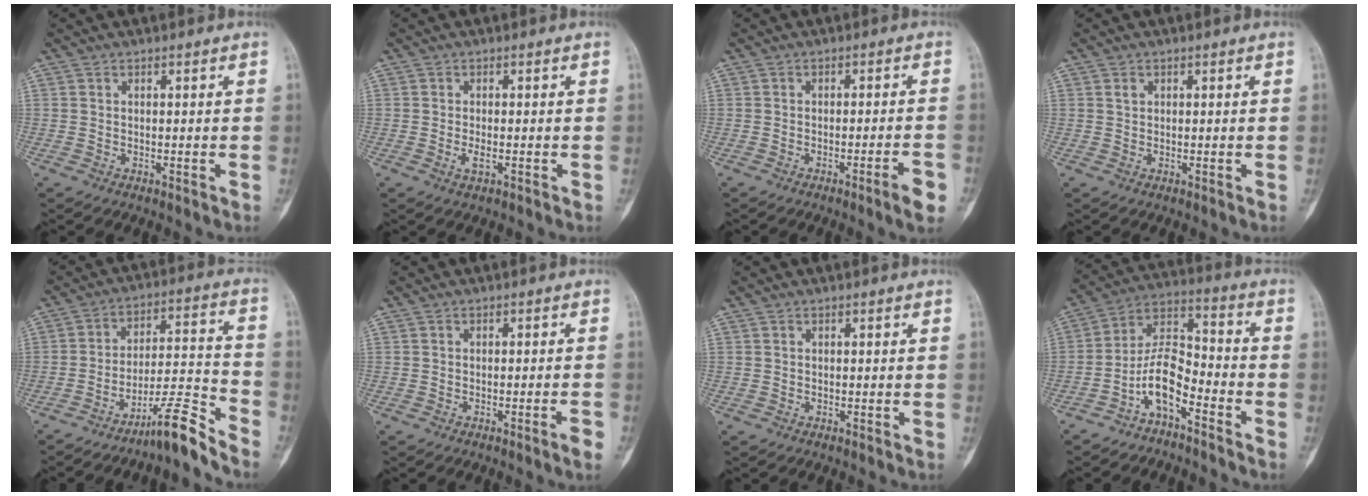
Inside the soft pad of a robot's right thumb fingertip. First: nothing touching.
{"total": 1.8, "force": [-0.5, 0.6, 1.6], "torque": [-0.032, -0.002, -0.009]}
{"total": 4.5, "force": [-2.3, 0.3, 3.8], "torque": [-0.054, 0.010, -0.034]}
{"total": 1.0, "force": [0.4, 0.7, 0.5], "torque": [-0.005, 0.001, 0.007]}
{"total": 10.5, "force": [-8.6, 0.3, 5.9], "torque": [-0.095, 0.091, -0.144]}
{"total": 2.1, "force": [-1.2, 0.0, 1.8], "torque": [-0.030, 0.002, -0.017]}
{"total": 0.0}
{"total": 9.3, "force": [-5.4, 3.8, 6.6], "torque": [-0.121, 0.076, -0.109]}